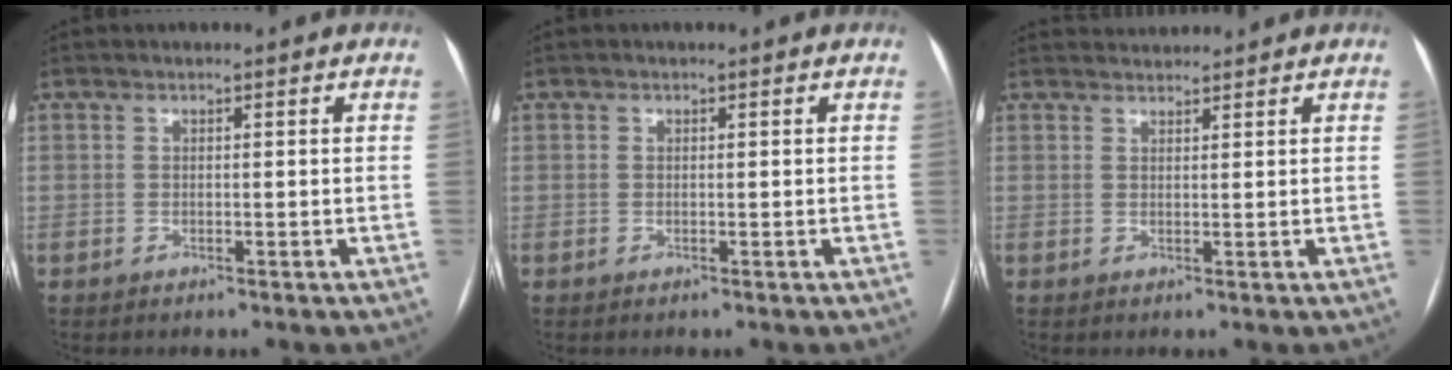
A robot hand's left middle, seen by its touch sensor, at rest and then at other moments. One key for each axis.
{"total": 0.0}
{"total": 2.6, "fx": 2.6, "fy": 0.2, "fz": -0.2, "tx": -0.003, "ty": 0.024, "tz": 0.049}